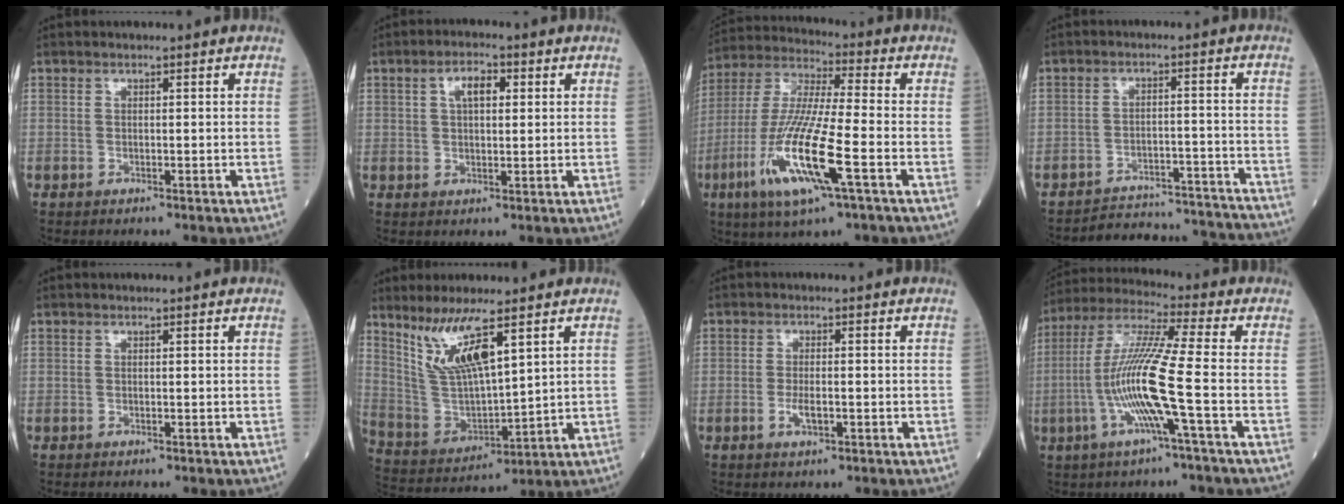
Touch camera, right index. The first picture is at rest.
{"total": 4.3, "force": [1.5, 2.0, 3.6], "torque": [-0.063, 0.011, 0.024]}
{"total": 16.6, "force": [-5.9, 1.2, 15.5], "torque": [-0.325, -0.021, -0.111]}
{"total": 16.4, "force": [-16.2, 2.1, 1.7], "torque": [-0.006, 0.028, -0.199]}
{"total": 0.0}
{"total": 10.6, "force": [6.3, 1.4, 8.3], "torque": [-0.177, -0.010, 0.139]}
{"total": 2.8, "force": [-0.9, 0.8, 2.5], "torque": [-0.052, -0.001, -0.014]}
{"total": 12.9, "force": [-3.2, -0.9, 12.4], "torque": [-0.255, -0.002, -0.072]}